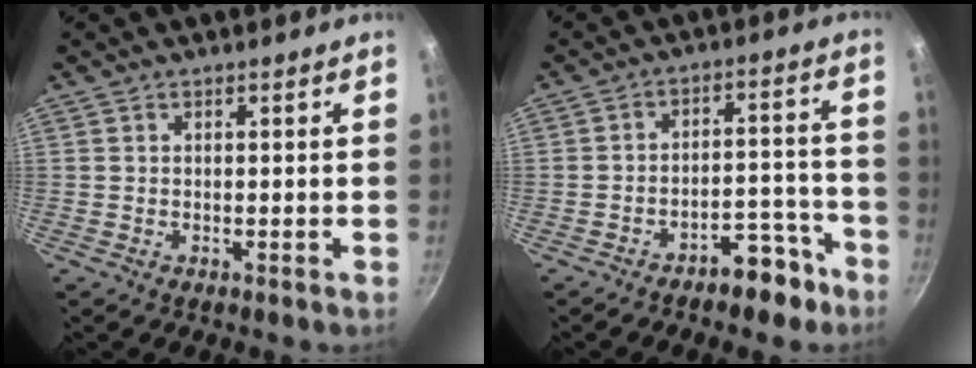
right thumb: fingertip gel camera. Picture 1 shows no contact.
{"total": 8.3, "force": [-5.9, 3.8, 4.5], "torque": [-0.025, 0.074, -0.071]}